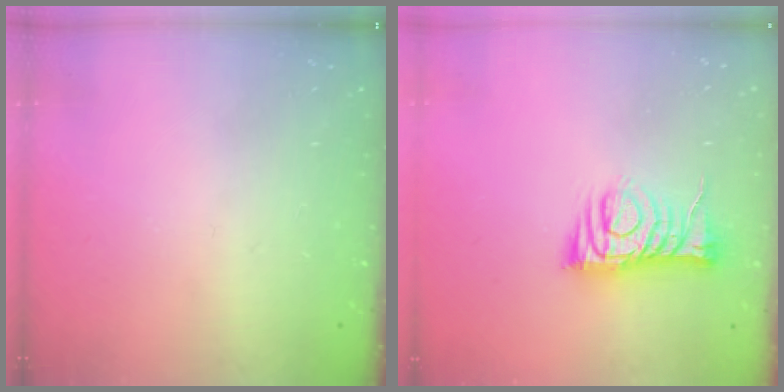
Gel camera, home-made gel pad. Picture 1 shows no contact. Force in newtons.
{"total": 9.2, "press": 9.2, "slide": 0.6}